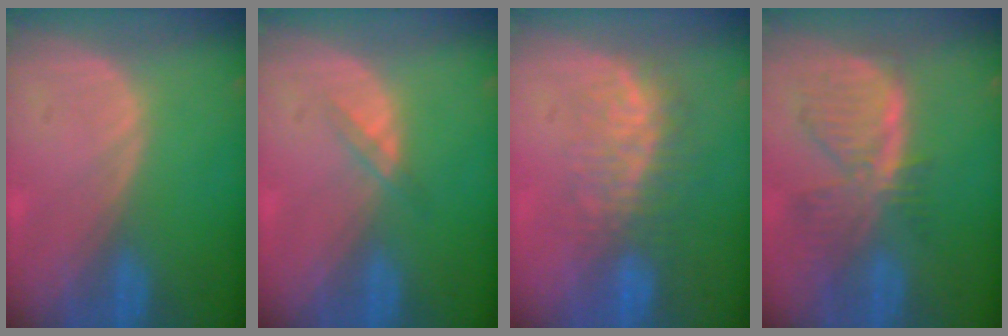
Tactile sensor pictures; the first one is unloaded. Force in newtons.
{"total": 1.5, "press": 1.5, "slide": 0.1}
{"total": 7.7, "press": 7.3, "slide": 2.7}
{"total": 8.0, "press": 7.1, "slide": 3.8}